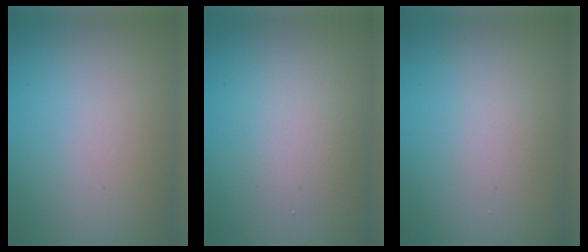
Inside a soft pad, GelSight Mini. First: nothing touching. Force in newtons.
{"total": 2.2, "press": 2.2, "slide": 0.1}
{"total": 1.1, "press": 1.1, "slide": 0.0}